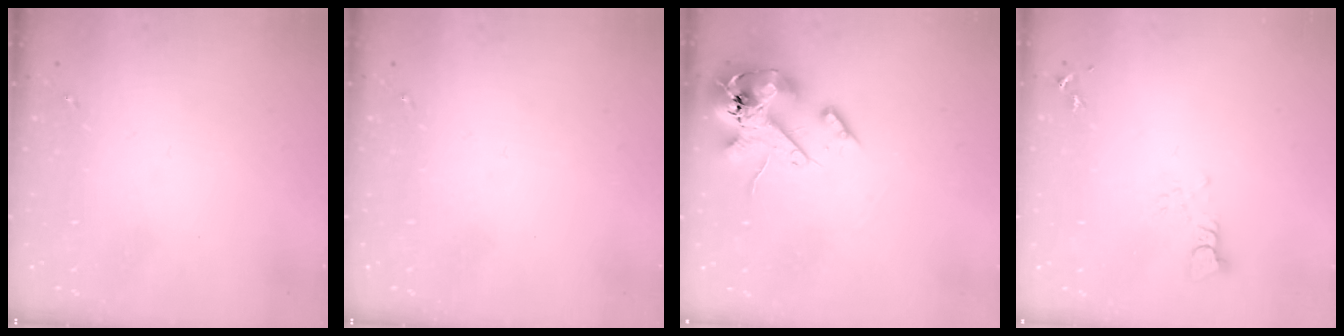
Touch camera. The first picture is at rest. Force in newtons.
{"total": 0.0}
{"total": 16.8, "press": 16.5, "slide": 2.9}
{"total": 3.2, "press": 3.2, "slide": 0.3}